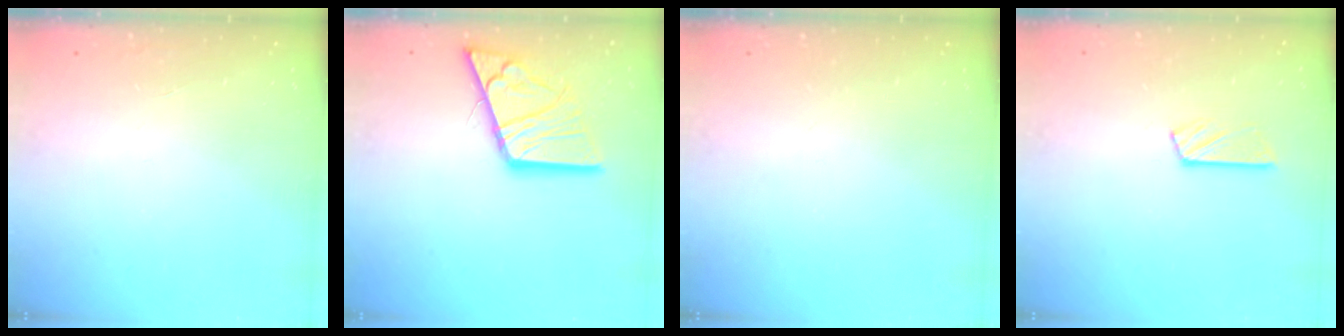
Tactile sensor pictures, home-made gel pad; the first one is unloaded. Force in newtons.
{"total": 18.3, "press": 18.2, "slide": 2.0}
{"total": 0.0}
{"total": 5.7, "press": 5.7, "slide": 0.5}